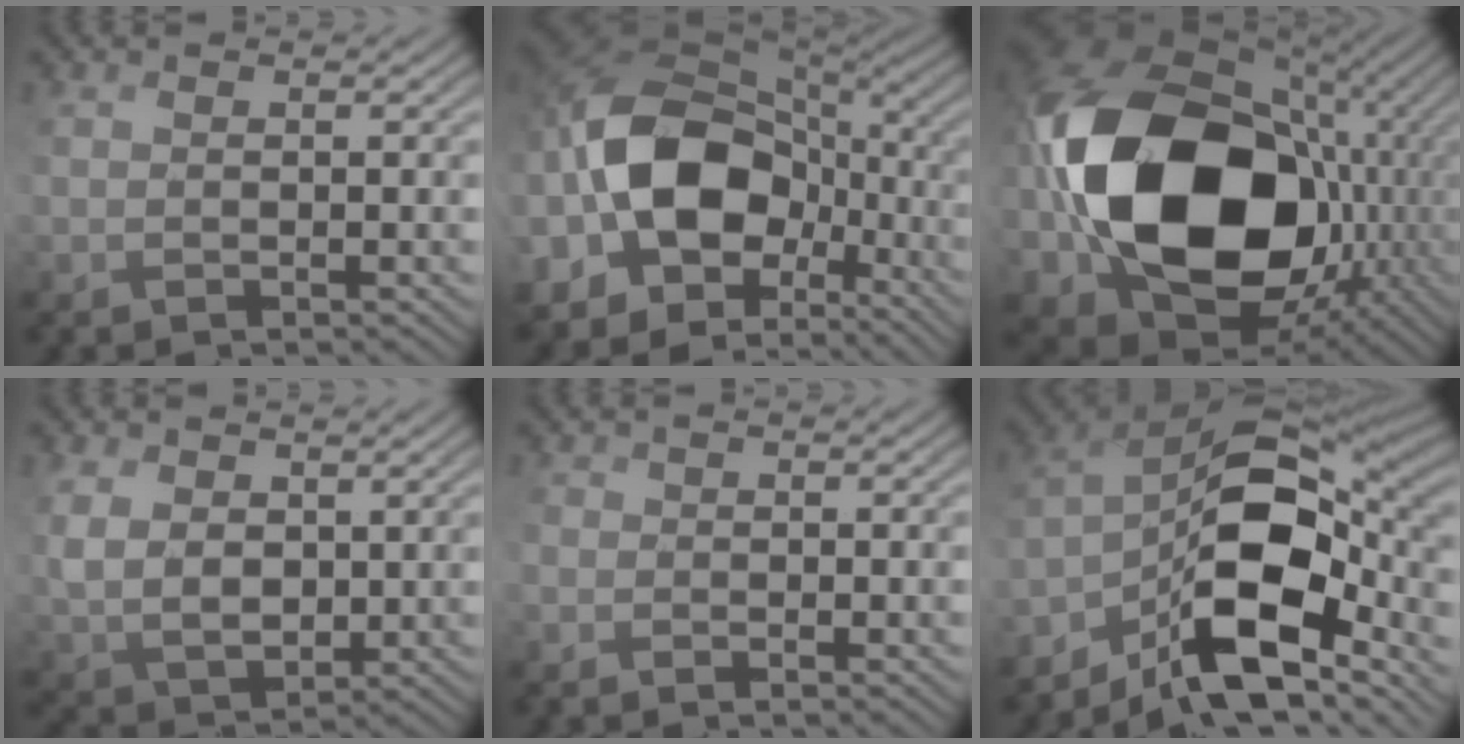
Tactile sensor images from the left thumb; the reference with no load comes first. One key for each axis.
{"total": 17.2, "fx": -2.3, "fy": 11.2, "fz": 12.8, "tx": -0.252, "ty": 0.014, "tz": -0.049}
{"total": 21.8, "fx": 0.4, "fy": 16.1, "fz": 14.7, "tx": -0.359, "ty": -0.035, "tz": 0.034}
{"total": 5.3, "fx": 2.7, "fy": 3.8, "fz": 2.6, "tx": -0.076, "ty": -0.001, "tz": 0.064}
{"total": 1.6, "fx": -1.1, "fy": 1.1, "fz": 0.4, "tx": -0.014, "ty": -0.006, "tz": -0.025}
{"total": 15.6, "fx": -6.4, "fy": 8.3, "fz": 11.5, "tx": -0.227, "ty": -0.005, "tz": -0.121}